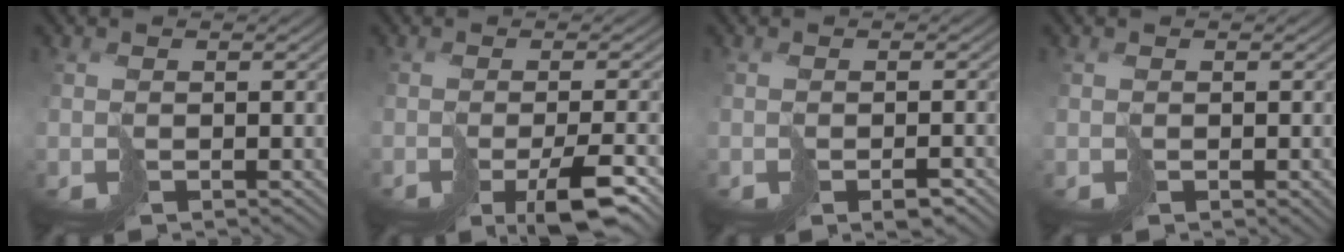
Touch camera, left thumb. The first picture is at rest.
{"total": 6.7, "force": [-3.5, 1.4, 5.5], "torque": [-0.075, -0.003, -0.058]}
{"total": 2.3, "force": [-1.4, 0.4, 1.7], "torque": [-0.027, -0.001, -0.022]}
{"total": 1.7, "force": [-0.8, 0.8, 1.2], "torque": [-0.018, -0.004, -0.008]}